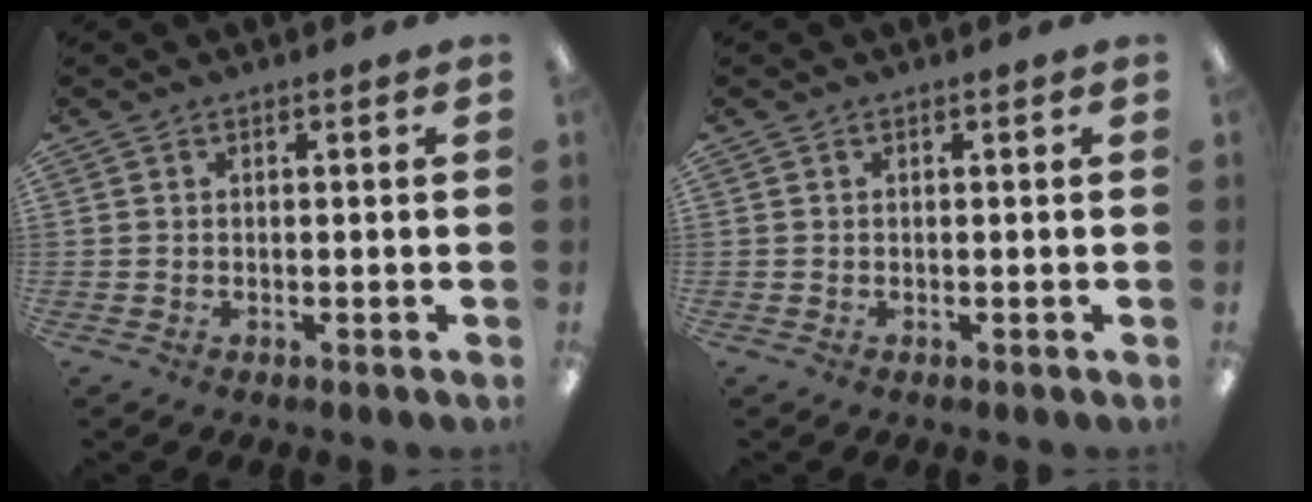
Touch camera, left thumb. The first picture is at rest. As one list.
[{"total": 0.0}]